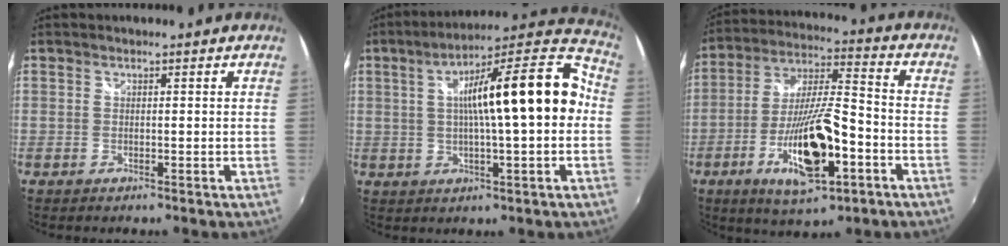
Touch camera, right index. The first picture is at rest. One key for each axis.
{"total": 19.9, "fx": 1.2, "fy": 3.9, "fz": 19.4, "tx": -0.287, "ty": 0.034, "tz": 0.016}
{"total": 17.2, "fx": -7.0, "fy": 4.3, "fz": 15.1, "tx": -0.298, "ty": -0.015, "tz": -0.121}